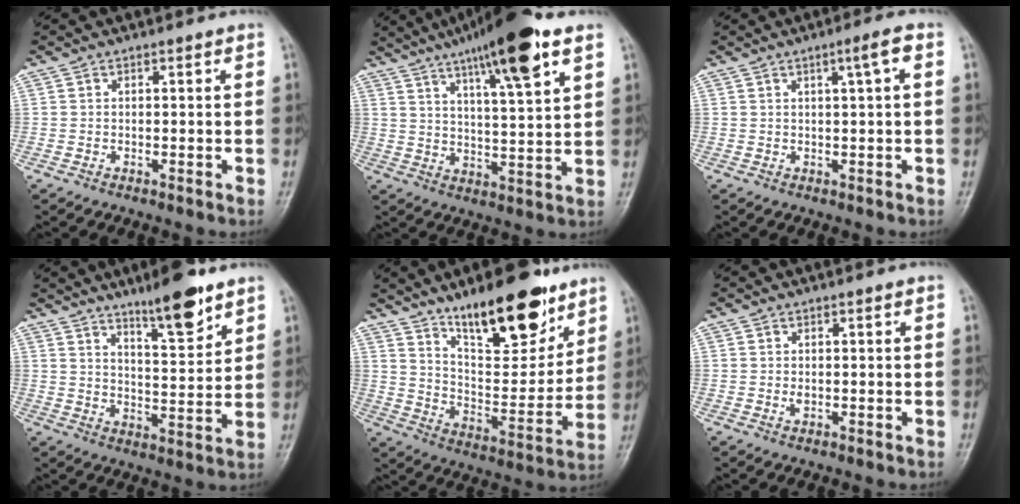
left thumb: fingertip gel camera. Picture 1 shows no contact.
{"total": 16.9, "force": [9.9, 2.9, 13.3], "torque": [-0.202, -0.032, 0.160]}
{"total": 3.3, "force": [1.1, -0.1, 3.1], "torque": [-0.053, 0.006, 0.020]}
{"total": 10.5, "force": [7.5, 2.2, 7.1], "torque": [-0.095, -0.054, 0.123]}
{"total": 19.5, "force": [13.2, 6.7, 12.6], "torque": [-0.146, -0.083, 0.224]}
{"total": 1.0, "force": [0.2, 0.4, 0.8], "torque": [-0.013, -0.001, 0.008]}